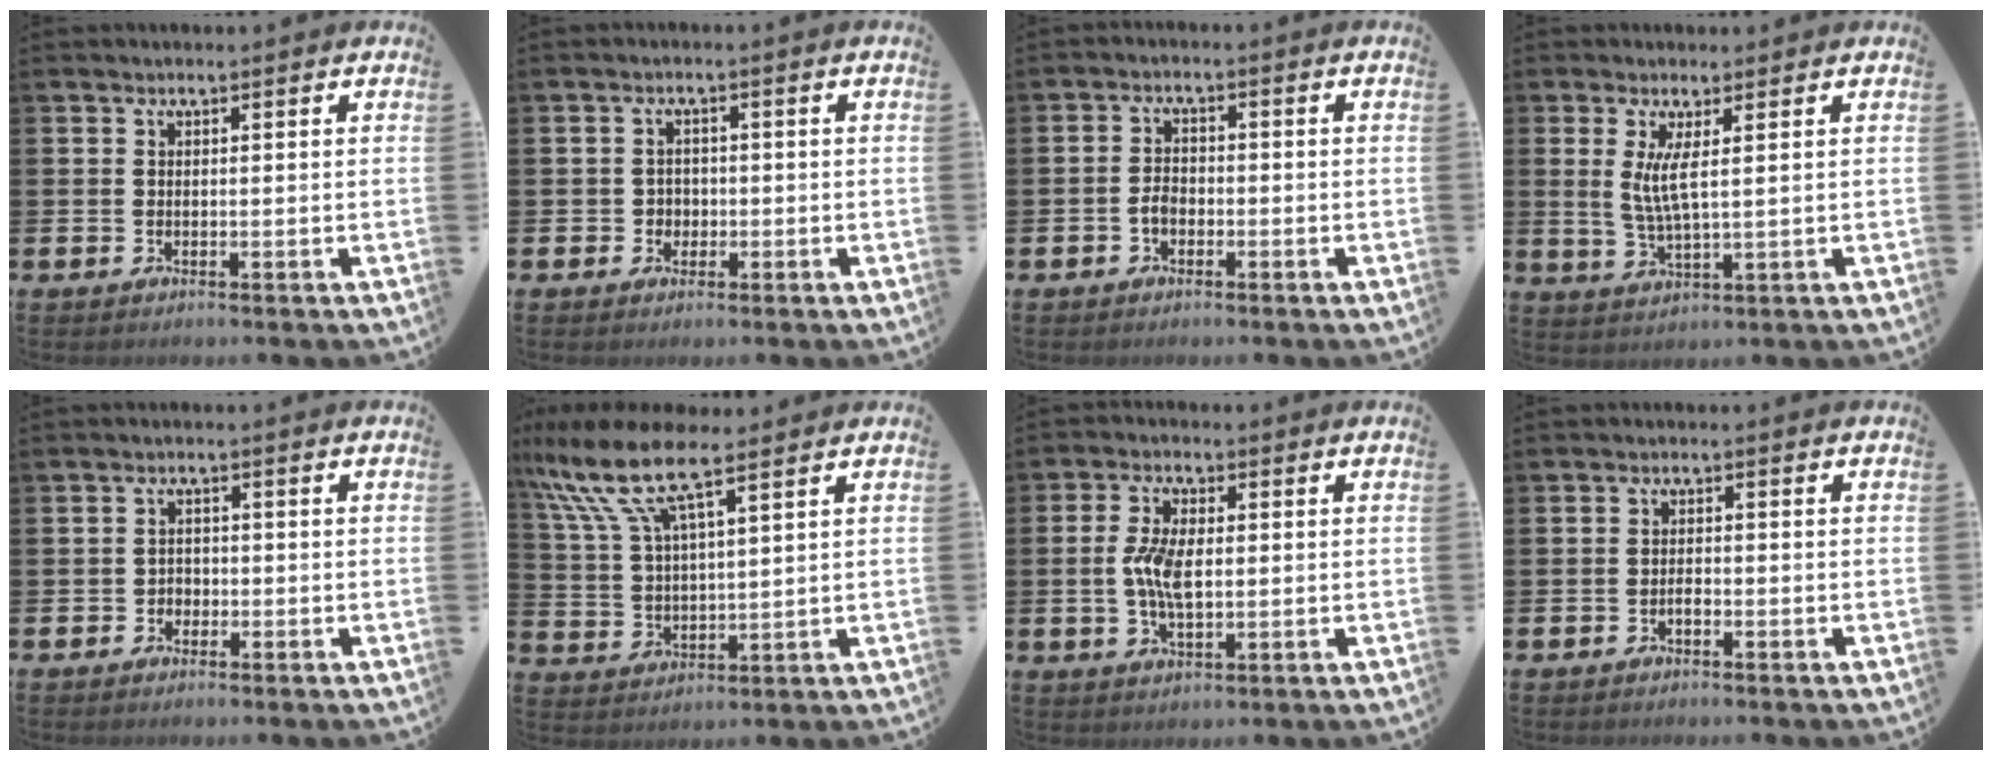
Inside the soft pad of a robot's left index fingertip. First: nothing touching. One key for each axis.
{"total": 1.9, "fx": -0.3, "fy": 1.8, "fz": 0.3, "tx": 0.004, "ty": 0.000, "tz": -0.014}
{"total": 2.1, "fx": -1.0, "fy": 1.5, "fz": 1.2, "tx": -0.014, "ty": 0.001, "tz": -0.022}
{"total": 4.2, "fx": 1.8, "fy": 0.7, "fz": 3.7, "tx": -0.070, "ty": -0.007, "tz": 0.029}
{"total": 1.6, "fx": -0.9, "fy": 1.4, "fz": 0.2, "tx": -0.007, "ty": 0.004, "tz": -0.021}
{"total": 10.6, "fx": 7.9, "fy": 2.7, "fz": 6.5, "tx": -0.155, "ty": -0.021, "tz": 0.139}
{"total": 6.1, "fx": 0.3, "fy": 2.9, "fz": 5.3, "tx": -0.100, "ty": -0.003, "tz": -0.004}
{"total": 1.2, "fx": -0.7, "fy": 0.4, "fz": 0.8, "tx": -0.008, "ty": -0.005, "tz": -0.016}